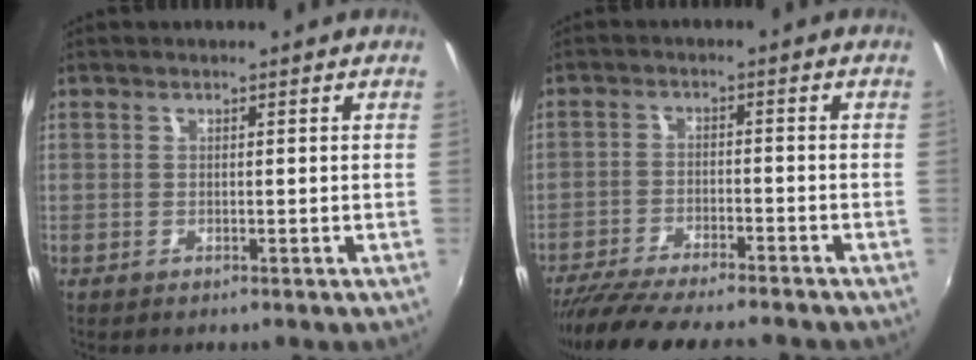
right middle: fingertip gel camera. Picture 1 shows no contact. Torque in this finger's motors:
{"motor_torque": [1.10, -1.04, 0.25, 0.16]}